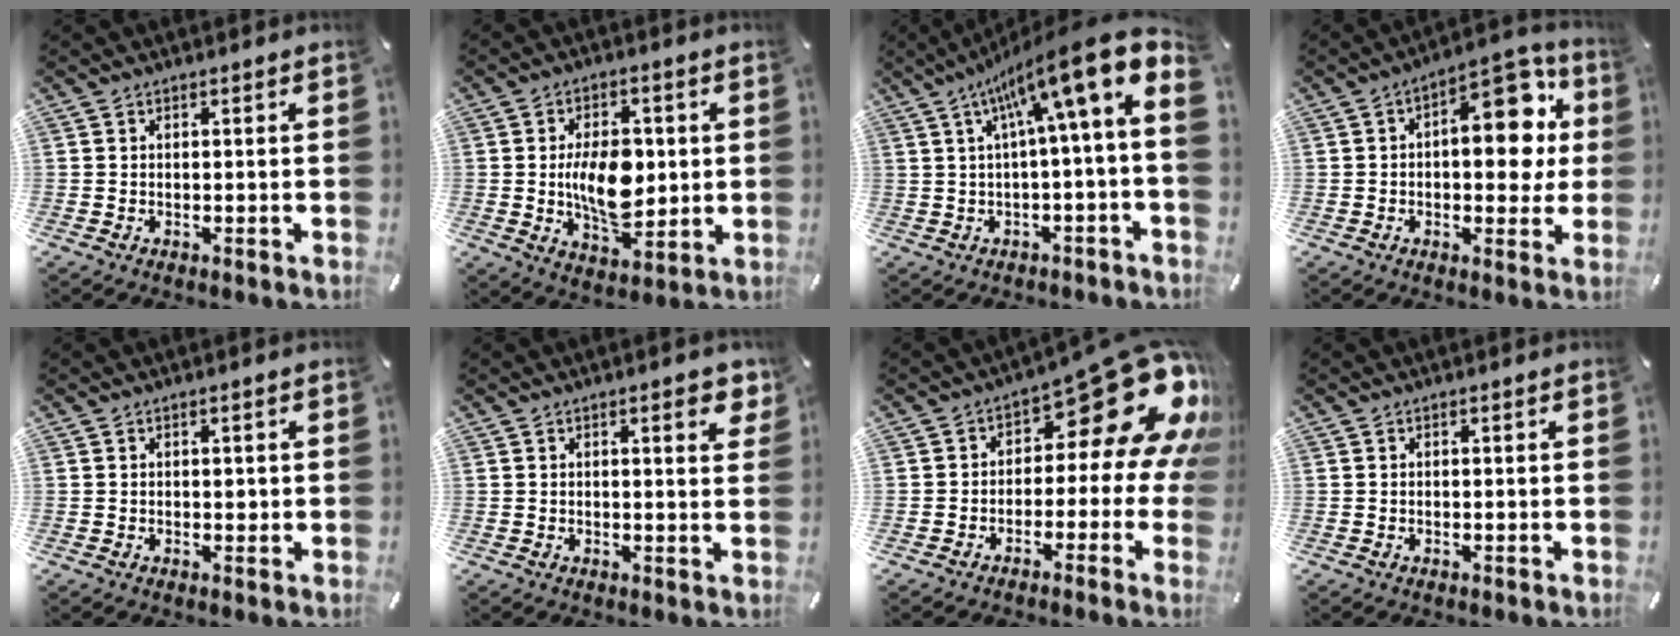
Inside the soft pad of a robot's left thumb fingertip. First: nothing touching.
{"total": 12.3, "force": [0.3, 7.6, 9.7], "torque": [-0.169, 0.000, 0.003]}
{"total": 15.3, "force": [7.1, 1.6, 13.4], "torque": [-0.215, -0.068, 0.102]}
{"total": 16.1, "force": [3.1, 9.0, 13.0], "torque": [-0.143, -0.027, 0.046]}
{"total": 1.3, "force": [0.2, 0.8, 1.0], "torque": [-0.021, 0.005, 0.001]}
{"total": 4.4, "force": [2.2, 1.2, 3.6], "torque": [-0.043, -0.010, 0.029]}
{"total": 22.0, "force": [8.9, 9.8, 17.6], "torque": [-0.213, -0.062, 0.149]}
{"total": 0.0}